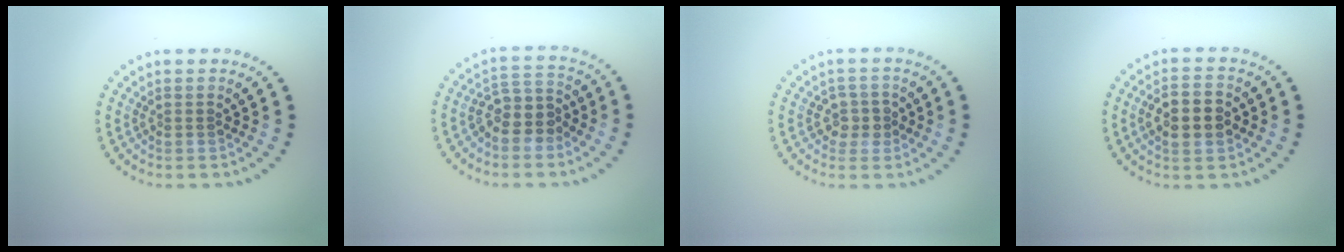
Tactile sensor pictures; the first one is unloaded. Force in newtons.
{"total": 3.3, "press": 2.9, "slide": 1.6}
{"total": 1.7, "press": 1.7, "slide": 0.4}
{"total": 4.4, "press": 4.4, "slide": 0.1}